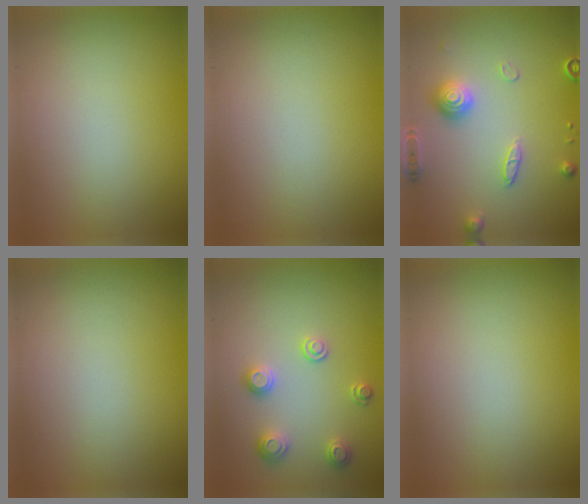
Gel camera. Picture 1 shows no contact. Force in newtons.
{"total": 0.0}
{"total": 3.3, "press": 3.1, "slide": 1.1}
{"total": 0.0}
{"total": 2.4, "press": 2.4, "slide": 0.4}
{"total": 0.0}